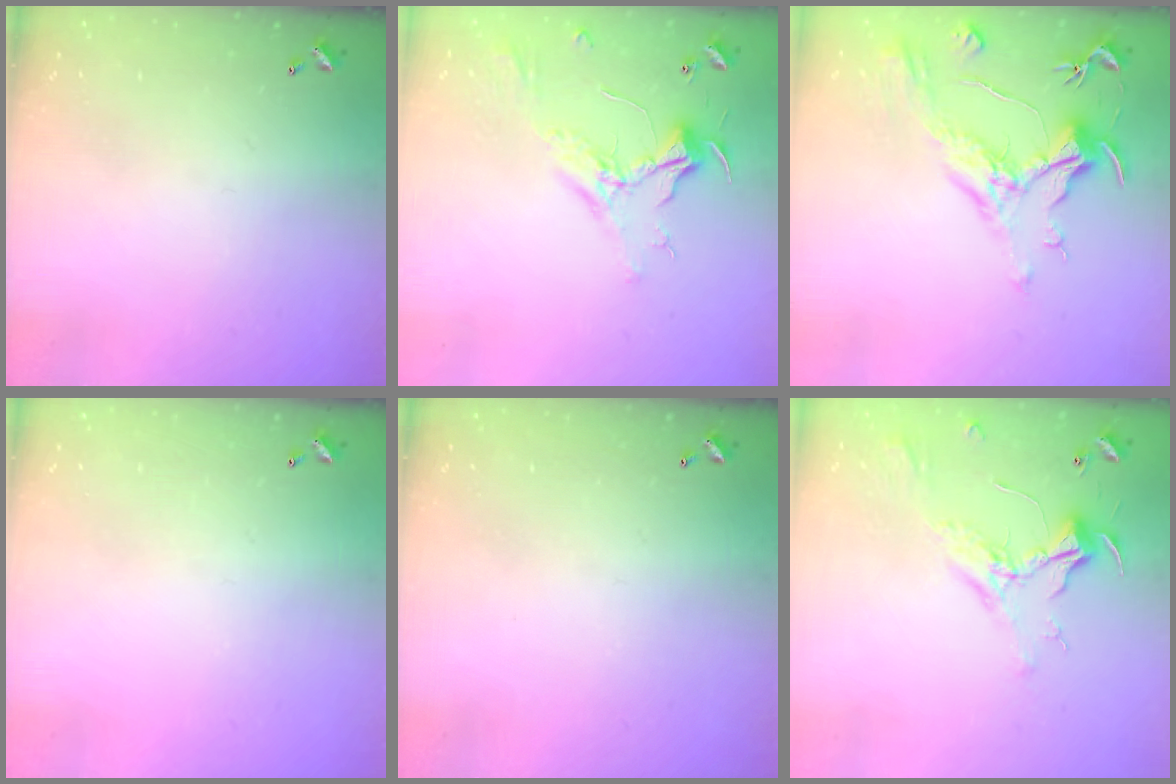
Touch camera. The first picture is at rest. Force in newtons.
{"total": 2.4, "press": 2.3, "slide": 0.7}
{"total": 1.1, "press": 0.1, "slide": 1.1}
{"total": 0.0}
{"total": 0.0}
{"total": 2.3, "press": 2.2, "slide": 0.9}